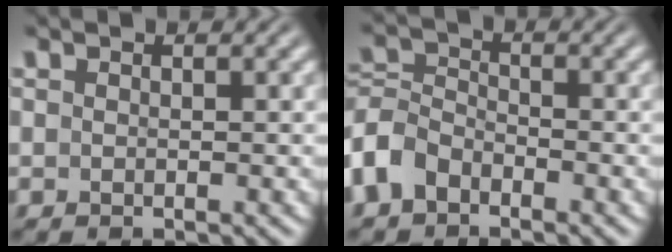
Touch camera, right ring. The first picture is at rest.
{"total": 5.4, "force": [-2.7, 4.3, 1.9], "torque": [-0.056, -0.021, -0.042]}